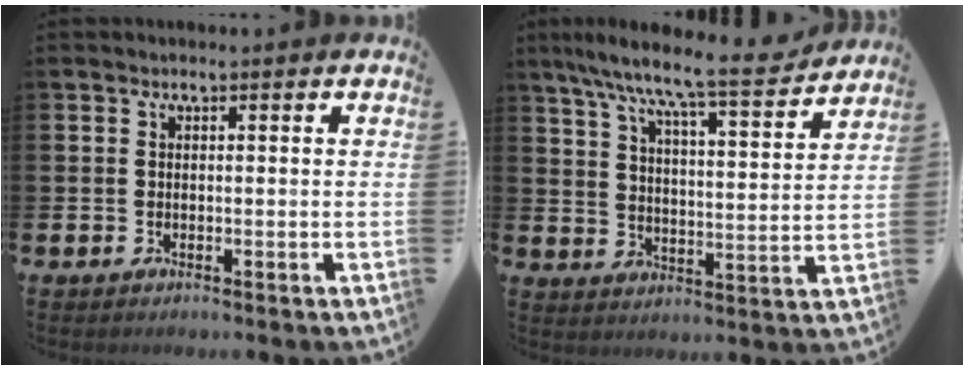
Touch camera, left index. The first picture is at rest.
{"total": 9.6, "force": [8.6, 0.3, 4.1], "torque": [-0.097, -0.066, 0.139]}